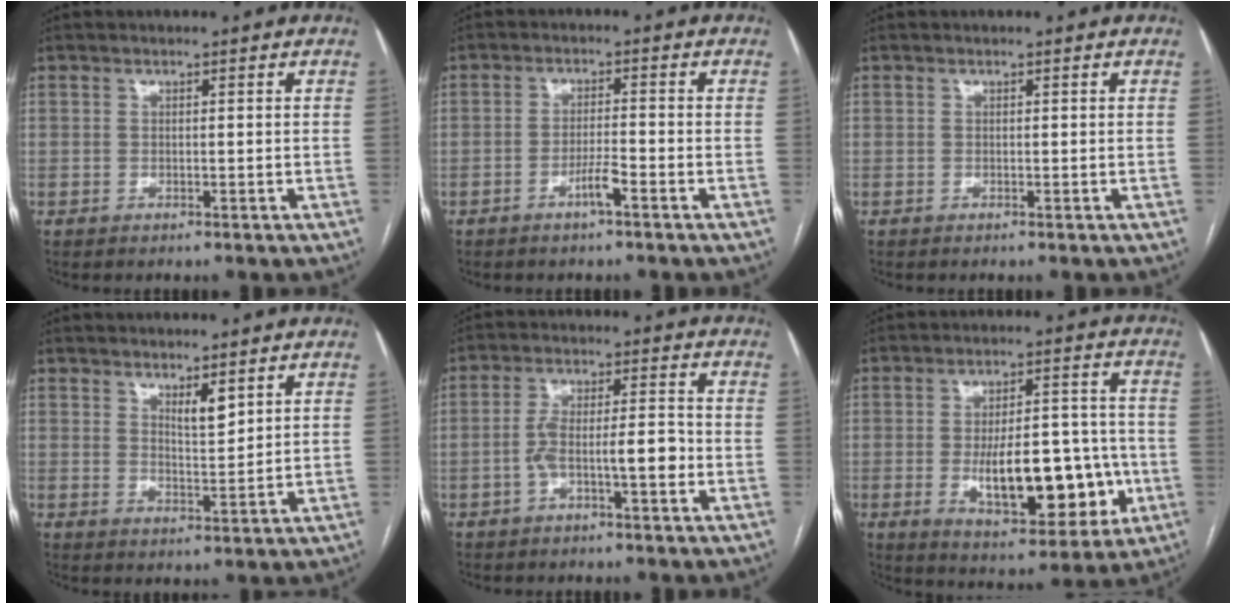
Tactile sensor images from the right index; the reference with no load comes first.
{"total": 3.3, "force": [-2.0, 0.0, 2.6], "torque": [-0.048, -0.001, -0.036]}
{"total": 0.0}
{"total": 3.3, "force": [2.1, 0.7, 2.4], "torque": [-0.043, -0.008, 0.041]}
{"total": 7.0, "force": [-2.4, 1.5, 6.4], "torque": [-0.118, 0.025, -0.039]}
{"total": 16.0, "force": [-3.4, 6.3, 14.3], "torque": [-0.212, 0.014, -0.040]}